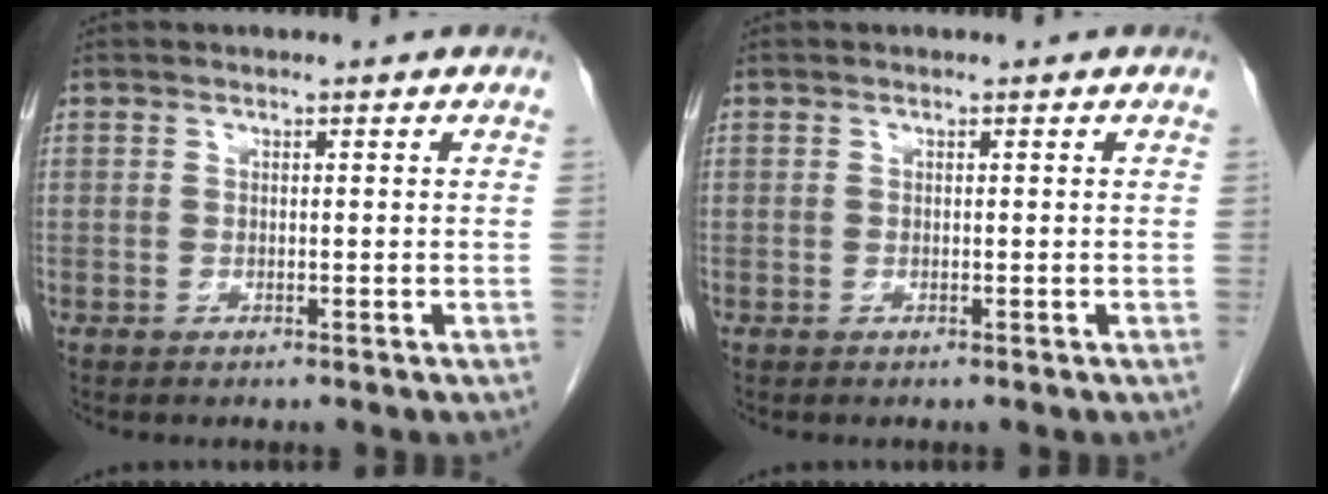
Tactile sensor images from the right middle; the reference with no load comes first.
{"total": 0.0}